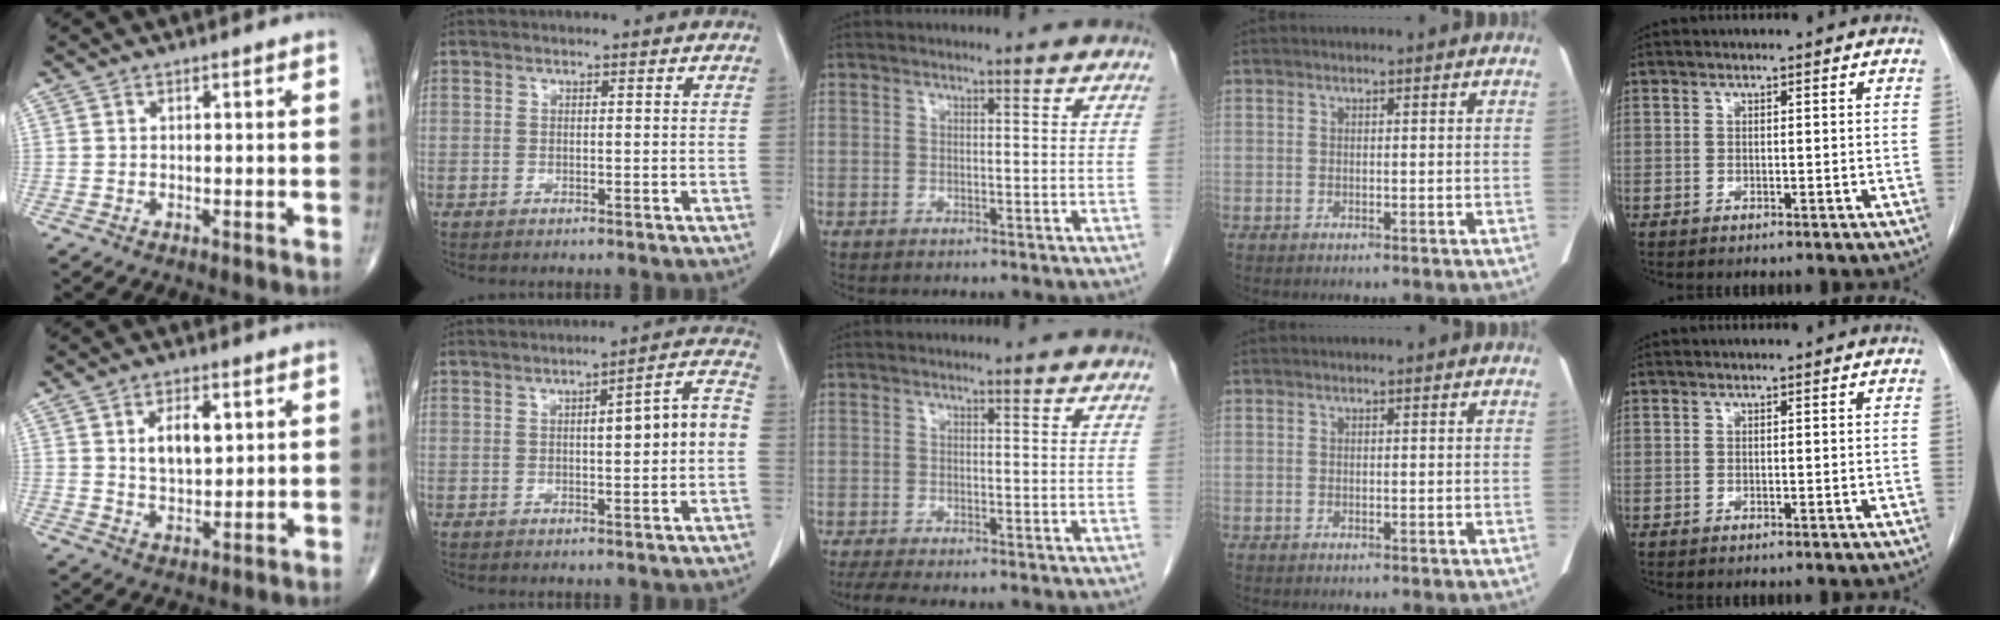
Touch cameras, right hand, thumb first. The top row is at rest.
{"thumb": {"total": 7.3, "force": [2.1, 4.0, 5.8], "torque": [-0.080, -0.011, 0.041]}, "index": {"total": 8.1, "force": [-0.4, 0.8, 8.0], "torque": [-0.108, 0.029, -0.008]}, "middle": {"total": 2.5, "force": [-1.8, 0.3, 1.7], "torque": [-0.034, -0.009, -0.035]}}